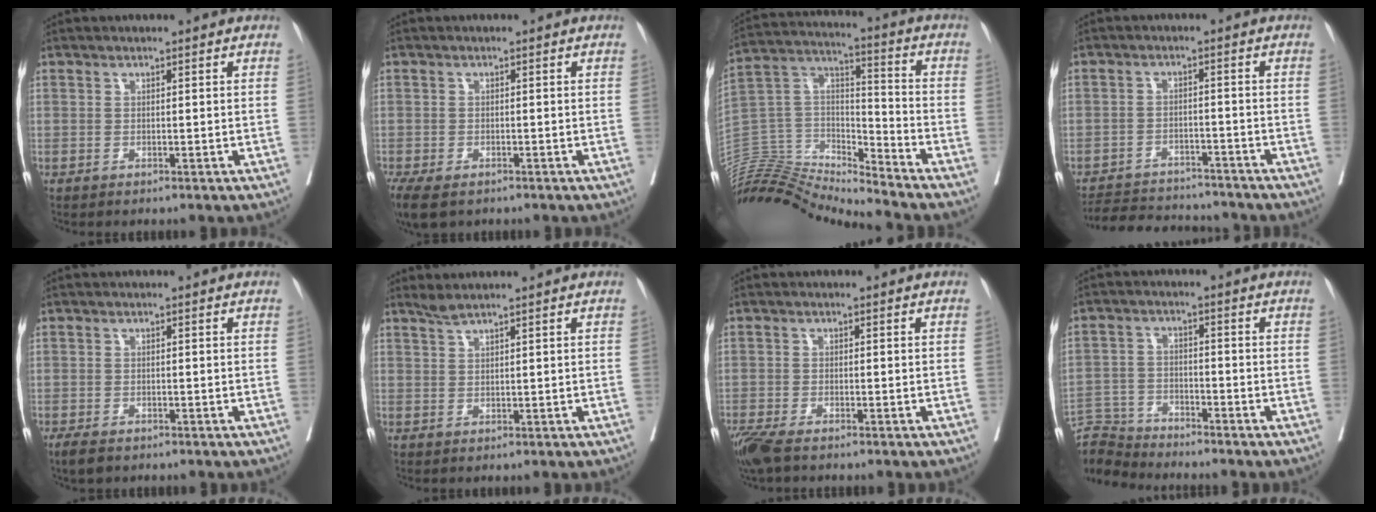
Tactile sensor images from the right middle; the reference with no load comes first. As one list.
[{"total": 7.8, "force": [-5.0, 4.1, 4.3], "torque": [-0.099, -0.015, -0.077]}, {"total": 16.0, "force": [-15.8, -0.4, 2.1], "torque": [-0.027, 0.055, -0.298]}, {"total": 10.3, "force": [-9.7, 3.0, 2.0], "torque": [-0.030, 0.006, -0.140]}, {"total": 2.8, "force": [-2.0, 1.2, 1.5], "torque": [-0.025, -0.004, -0.029]}, {"total": 1.7, "force": [1.5, -0.5, 0.6], "torque": [-0.012, 0.004, 0.034]}, {"total": 5.1, "force": [-3.8, 1.3, 3.1], "torque": [-0.066, -0.015, -0.070]}, {"total": 7.3, "force": [-7.3, 0.3, -0.8], "torque": [0.014, 0.006, -0.141]}]